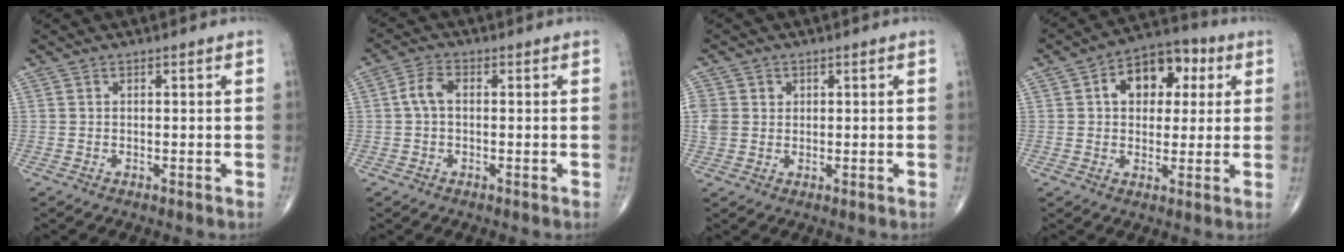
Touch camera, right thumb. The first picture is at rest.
{"total": 3.7, "force": [0.2, 2.2, 3.0], "torque": [-0.063, 0.012, -0.002]}
{"total": 5.8, "force": [1.2, 5.2, 2.3], "torque": [-0.051, 0.005, 0.028]}
{"total": 12.2, "force": [3.4, 8.2, 8.4], "torque": [-0.081, 0.016, 0.043]}